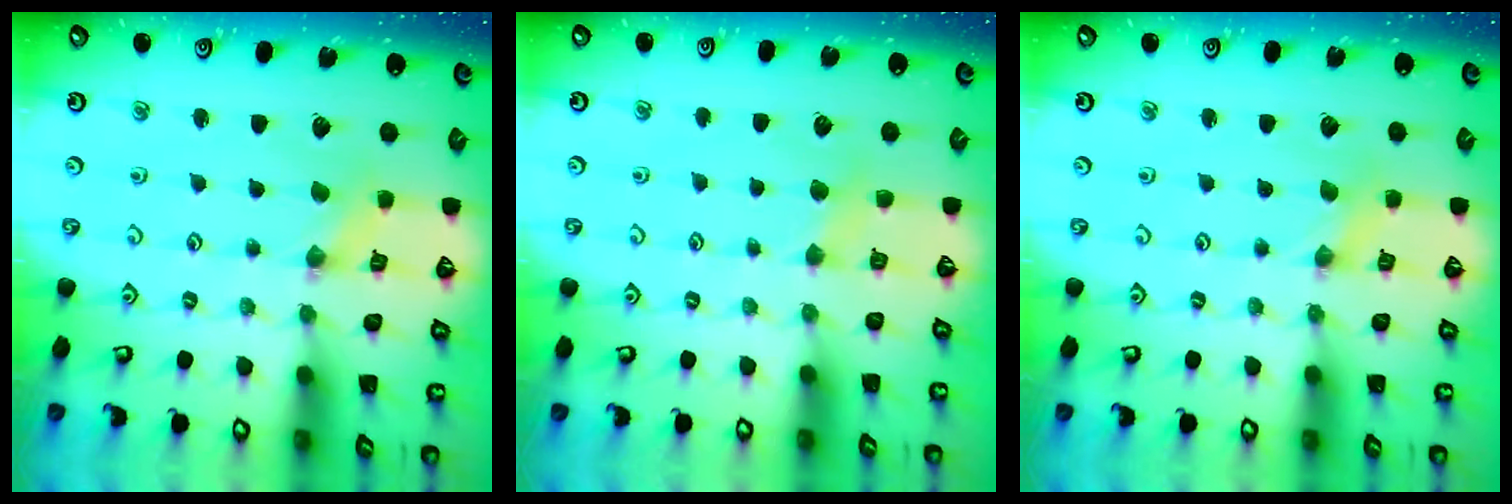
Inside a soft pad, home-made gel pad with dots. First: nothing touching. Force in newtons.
{"total": 3.5, "press": 3.5, "slide": 0.5}
{"total": 0.0}